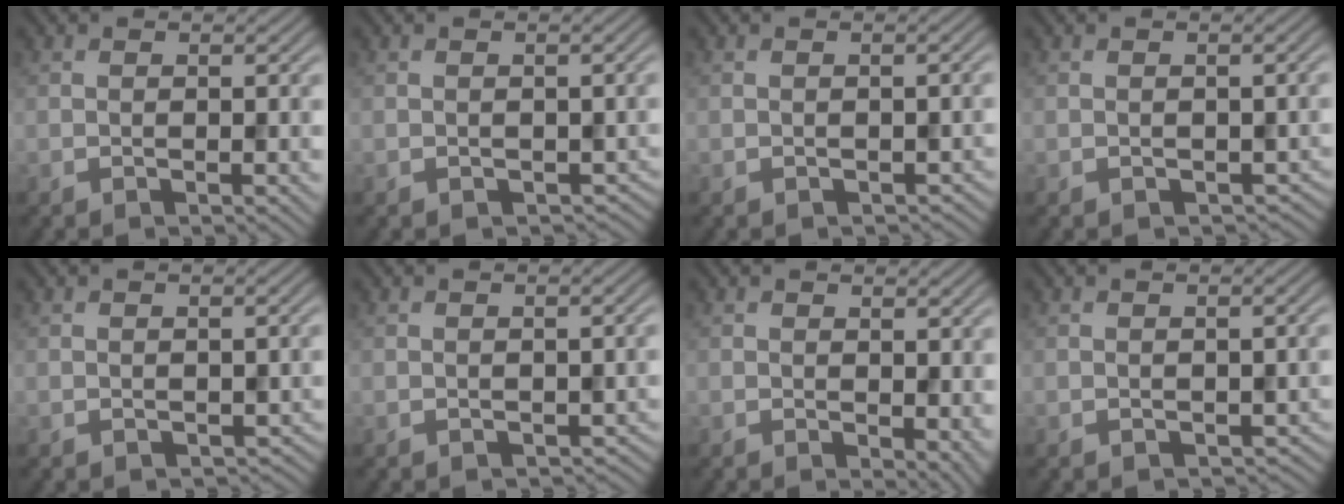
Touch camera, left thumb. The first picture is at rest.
{"total": 1.7, "force": [-0.5, 1.4, 0.8], "torque": [-0.019, -0.013, -0.006]}
{"total": 1.1, "force": [-0.6, 0.7, 0.5], "torque": [-0.011, -0.010, -0.007]}
{"total": 1.8, "force": [-0.6, 1.4, 0.9], "torque": [-0.020, -0.014, -0.007]}
{"total": 1.3, "force": [-0.5, 1.1, 0.5], "torque": [-0.015, -0.012, -0.005]}
{"total": 1.4, "force": [-0.7, 1.0, 0.7], "torque": [-0.014, -0.012, -0.006]}
{"total": 3.3, "force": [-0.1, 2.0, 2.7], "torque": [-0.032, -0.011, 0.001]}
{"total": 1.4, "force": [-0.6, 1.0, 0.7], "torque": [-0.015, -0.013, -0.006]}